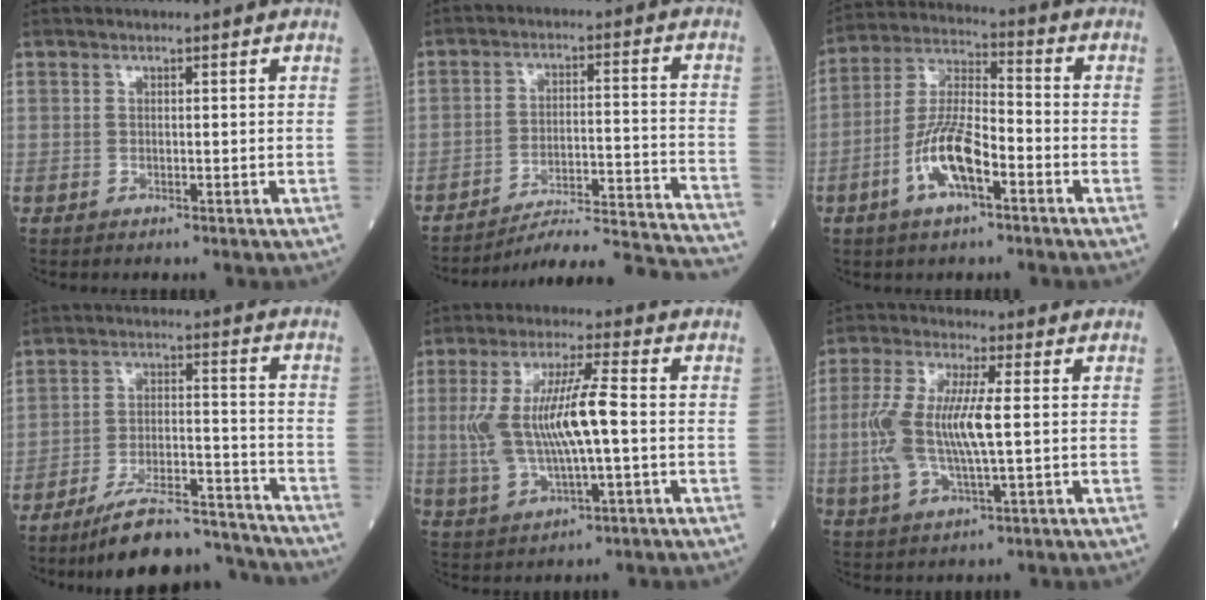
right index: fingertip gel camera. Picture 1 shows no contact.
{"total": 21.0, "force": [-20.3, -1.3, 5.2], "torque": [-0.035, -0.004, -0.279]}
{"total": 10.4, "force": [-4.4, 3.0, 9.0], "torque": [-0.187, 0.007, -0.084]}
{"total": 14.6, "force": [-13.7, 2.0, 4.6], "torque": [-0.068, 0.028, -0.217]}
{"total": 12.0, "force": [-0.1, 2.5, 11.7], "torque": [-0.249, 0.011, 0.003]}
{"total": 10.7, "force": [0.1, 2.6, 10.4], "torque": [-0.233, 0.008, 0.002]}